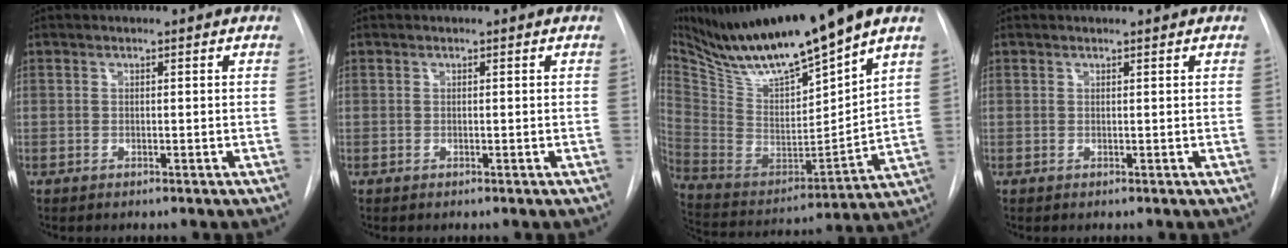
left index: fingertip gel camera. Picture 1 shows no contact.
{"total": 0.0}
{"total": 20.0, "force": [16.3, 0.9, 11.6], "torque": [-0.213, -0.011, 0.304]}
{"total": 0.9, "force": [0.9, -0.1, 0.2], "torque": [-0.005, 0.004, 0.013]}